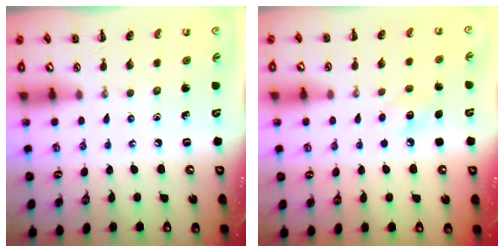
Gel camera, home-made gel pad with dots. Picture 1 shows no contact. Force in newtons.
{"total": 7.5, "press": 7.3, "slide": 1.7}